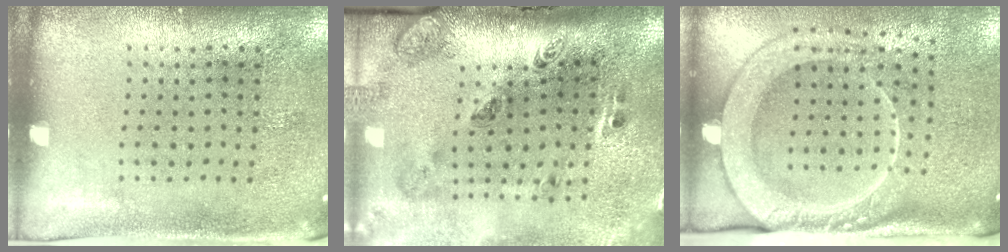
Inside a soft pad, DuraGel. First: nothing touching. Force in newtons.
{"total": 3.4, "press": 2.0, "slide": 2.7}
{"total": 2.5, "press": 1.9, "slide": 1.6}